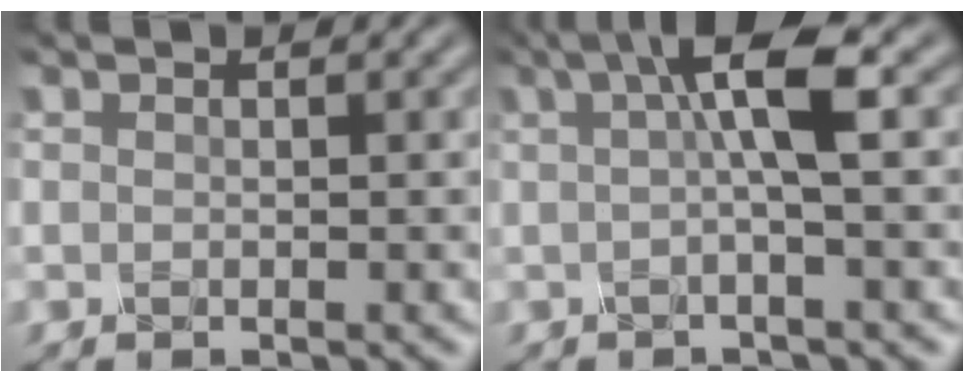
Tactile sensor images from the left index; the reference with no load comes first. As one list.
[{"total": 4.9, "force": [0.8, 0.7, 4.8], "torque": [-0.080, 0.007, 0.009]}]